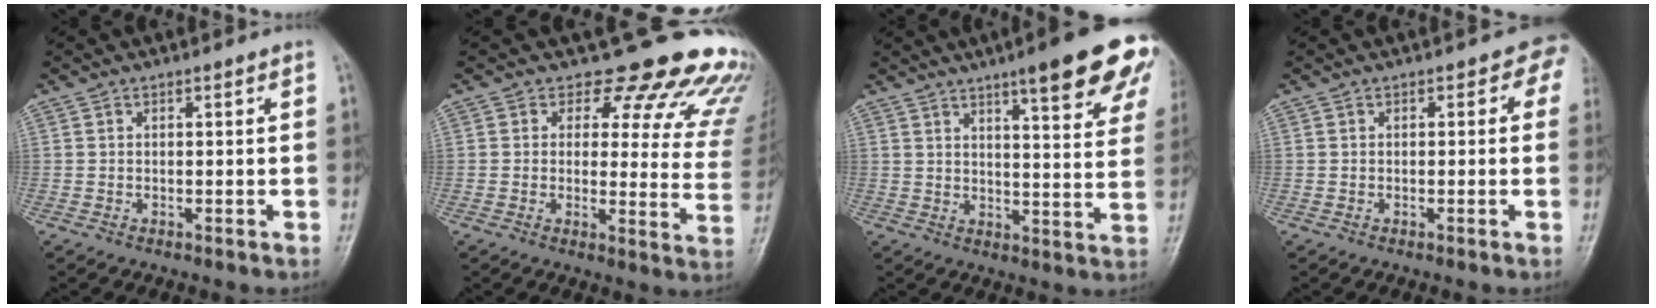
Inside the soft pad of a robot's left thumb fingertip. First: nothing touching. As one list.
[{"total": 18.4, "force": [15.4, 7.8, 6.2], "torque": [-0.011, -0.110, 0.151]}, {"total": 17.6, "force": [10.5, 3.5, 13.7], "torque": [-0.144, -0.039, 0.131]}, {"total": 2.7, "force": [0.5, 1.9, 1.9], "torque": [0.017, 0.007, -0.006]}]